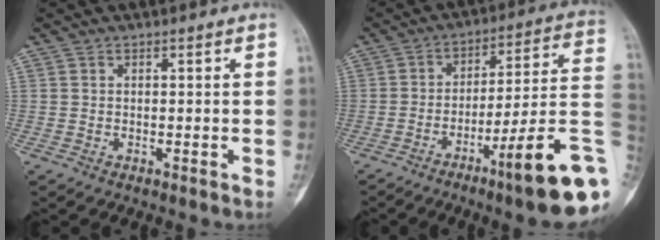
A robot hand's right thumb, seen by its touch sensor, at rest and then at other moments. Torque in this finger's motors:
{"motor_torque": [2.56, 0.84, 1.14, -1.25, 0.39]}